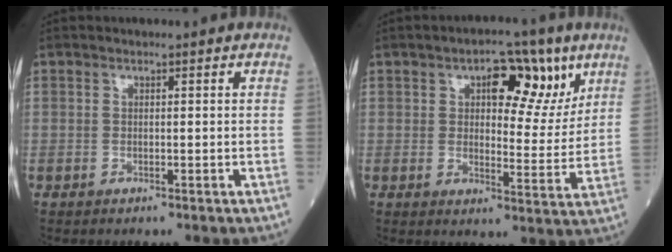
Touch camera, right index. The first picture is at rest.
{"total": 9.8, "force": [5.0, 4.6, 7.1], "torque": [-0.085, 0.008, 0.070]}